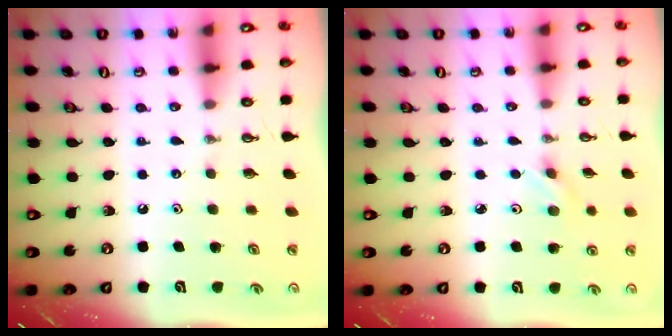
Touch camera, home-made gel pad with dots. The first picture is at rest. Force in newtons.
{"total": 2.9, "press": 2.6, "slide": 1.4}